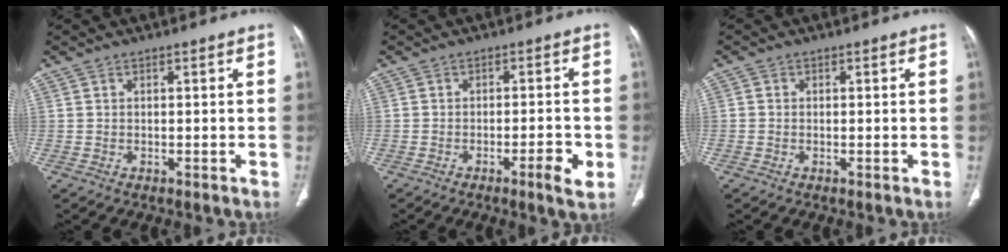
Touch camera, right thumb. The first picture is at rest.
{"total": 4.6, "force": [-1.9, 0.5, 4.2], "torque": [-0.065, 0.004, -0.029]}
{"total": 0.5, "force": [-0.1, 0.5, 0.2], "torque": [-0.002, 0.001, -0.005]}